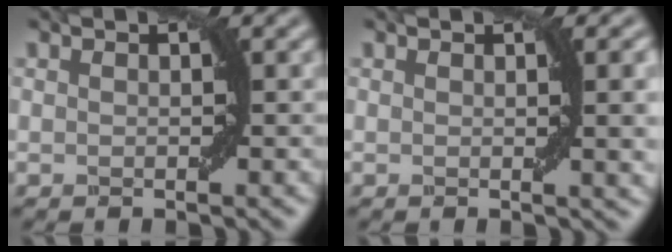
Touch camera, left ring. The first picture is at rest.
{"total": 3.7, "force": [0.5, 0.9, 3.5], "torque": [-0.038, 0.004, 0.008]}